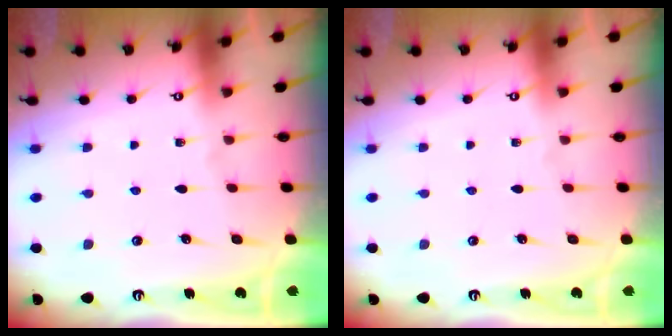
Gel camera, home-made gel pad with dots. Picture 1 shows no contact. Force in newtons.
{"total": 0.0}